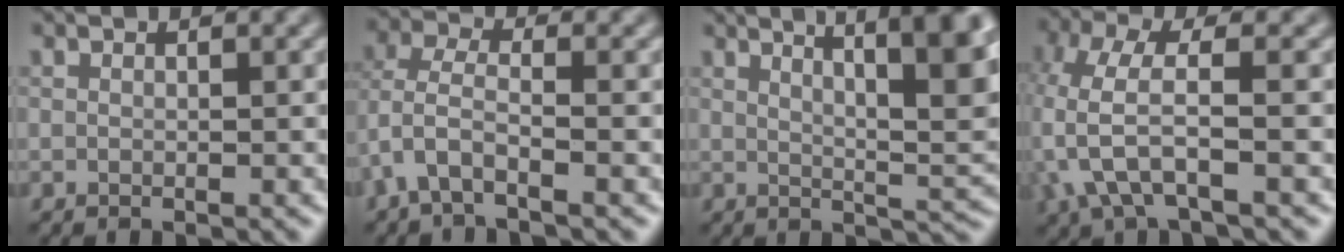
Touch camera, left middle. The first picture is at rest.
{"total": 3.0, "force": [-2.0, 0.8, 2.1], "torque": [-0.058, 0.006, -0.041]}
{"total": 10.6, "force": [4.9, 2.7, 9.0], "torque": [-0.081, 0.026, 0.062]}
{"total": 4.5, "force": [-1.7, 1.6, 3.8], "torque": [-0.103, 0.002, -0.032]}